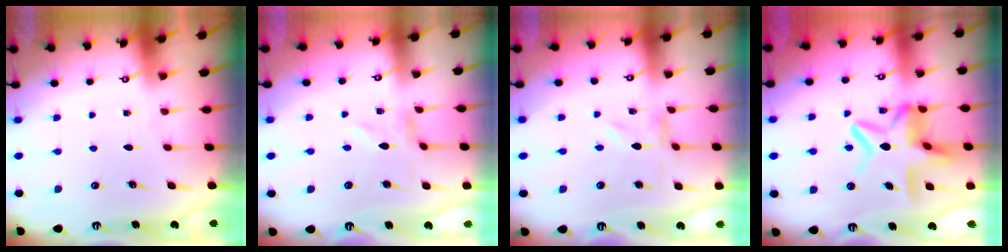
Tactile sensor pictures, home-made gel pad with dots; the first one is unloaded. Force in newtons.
{"total": 0.6, "press": 0.6, "slide": 0.2}
{"total": 0.0}
{"total": 12.2, "press": 12.1, "slide": 1.3}